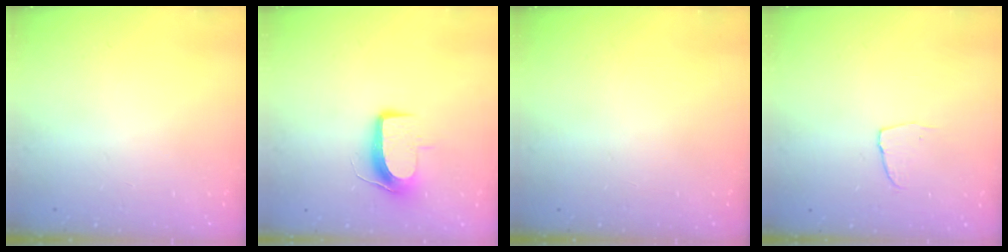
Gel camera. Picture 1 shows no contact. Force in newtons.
{"total": 8.8, "press": 8.7, "slide": 0.6}
{"total": 0.0}
{"total": 4.3, "press": 4.3, "slide": 0.3}